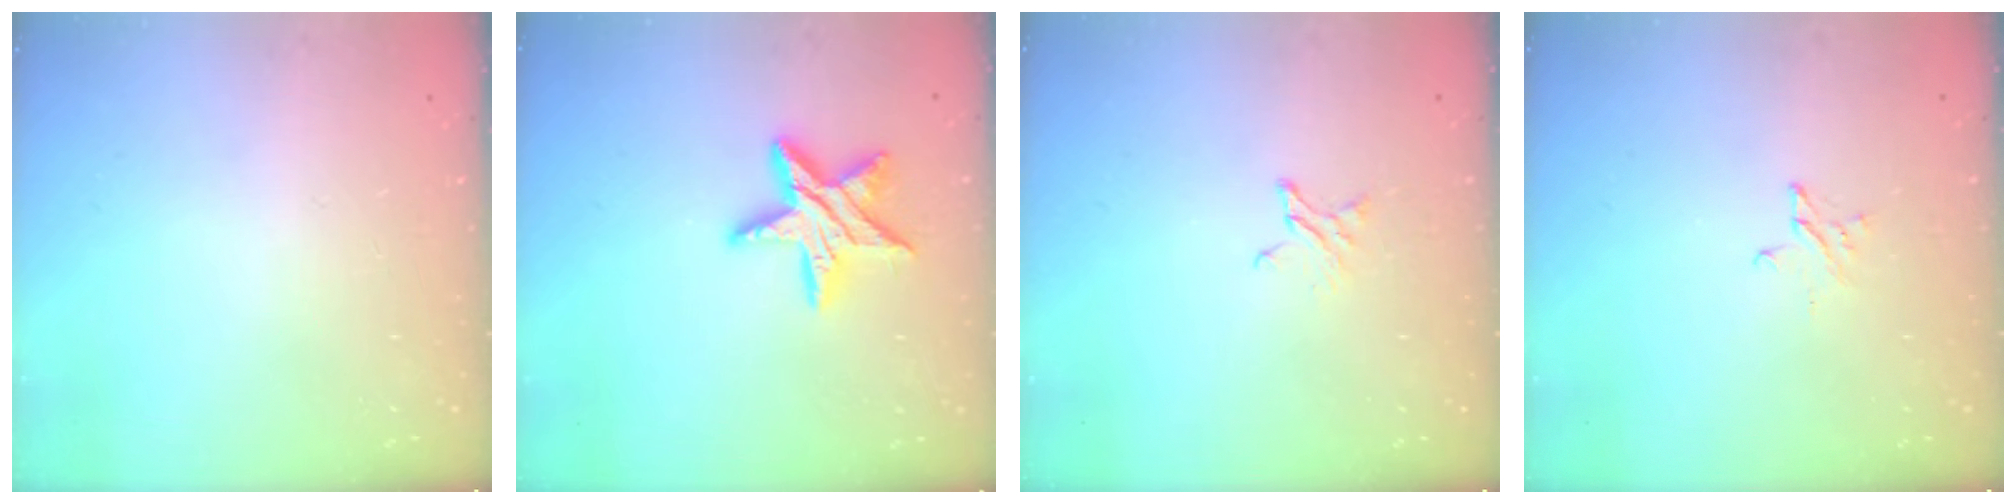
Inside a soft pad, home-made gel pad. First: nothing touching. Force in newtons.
{"total": 13.8, "press": 13.8, "slide": 0.7}
{"total": 2.0, "press": 2.0, "slide": 0.1}
{"total": 2.1, "press": 2.1, "slide": 0.2}